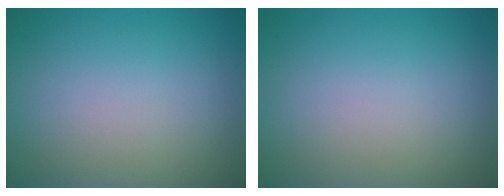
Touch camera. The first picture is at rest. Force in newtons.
{"total": 0.0}